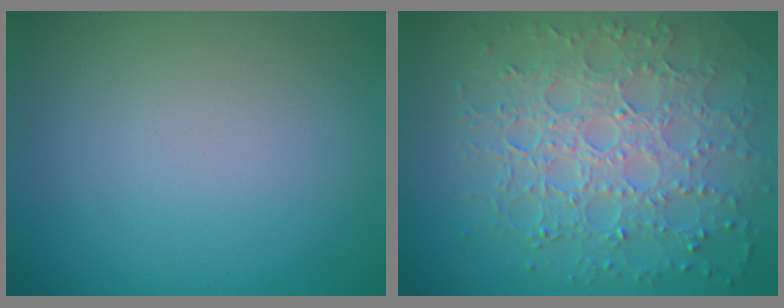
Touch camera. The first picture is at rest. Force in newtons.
{"total": 8.1, "press": 5.7, "slide": 5.8}